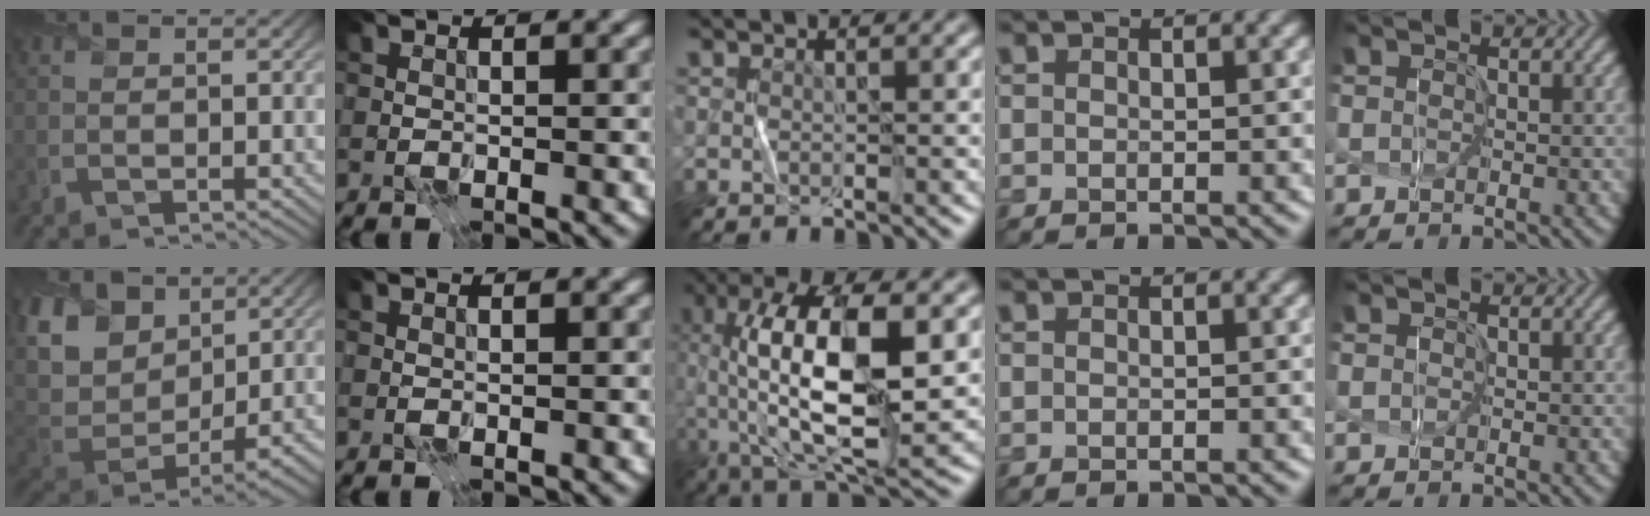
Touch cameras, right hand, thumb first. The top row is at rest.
{"thumb": {"total": 12.5, "force": [5.2, 8.3, 7.8], "torque": [-0.198, 0.008, 0.103]}, "middle": {"total": 13.2, "force": [0.4, 4.9, 12.3], "torque": [-0.232, 0.008, 0.005]}}